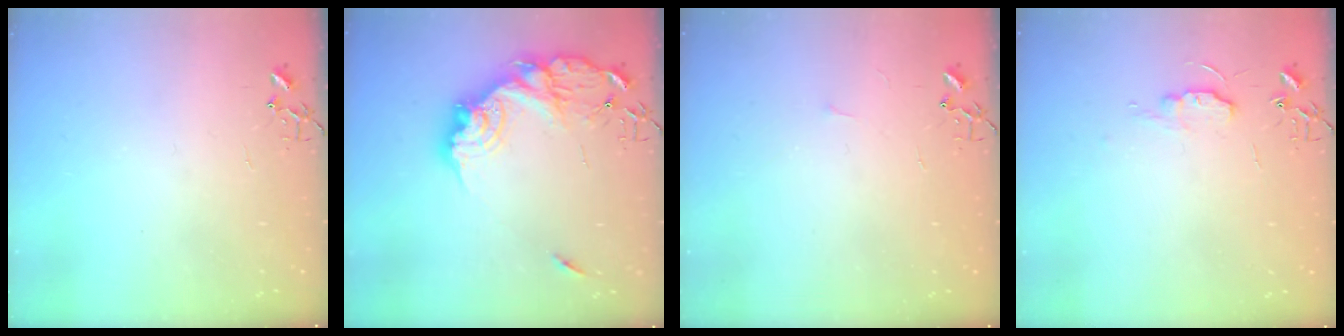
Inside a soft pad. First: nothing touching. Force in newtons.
{"total": 20.2, "press": 20.2, "slide": 1.6}
{"total": 2.7, "press": 2.6, "slide": 0.4}
{"total": 7.0, "press": 7.0, "slide": 0.8}